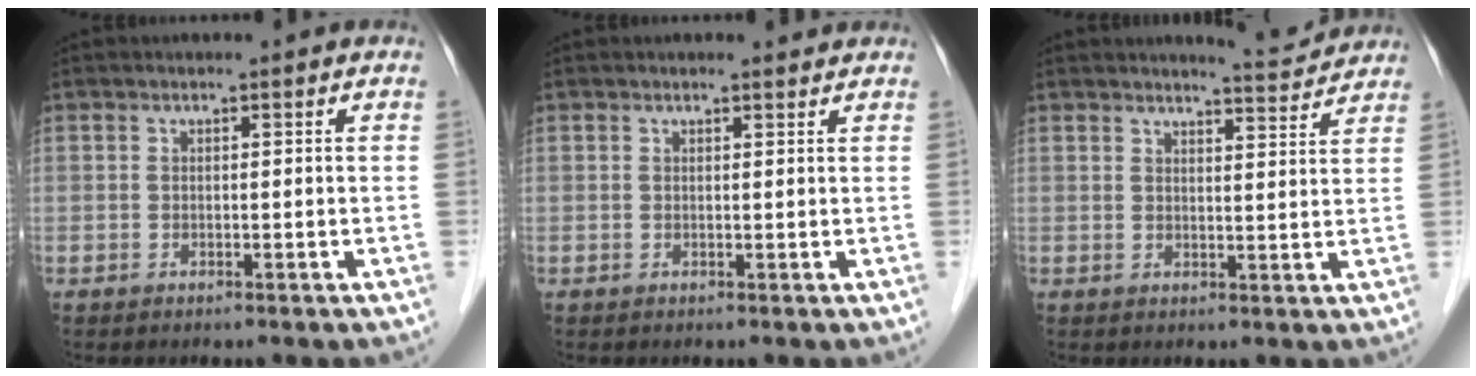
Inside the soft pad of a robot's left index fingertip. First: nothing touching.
{"total": 1.1, "force": [1.1, 0.1, 0.2], "torque": [-0.012, -0.001, 0.015]}
{"total": 4.6, "force": [4.6, 0.0, 0.3], "torque": [-0.017, -0.010, 0.055]}